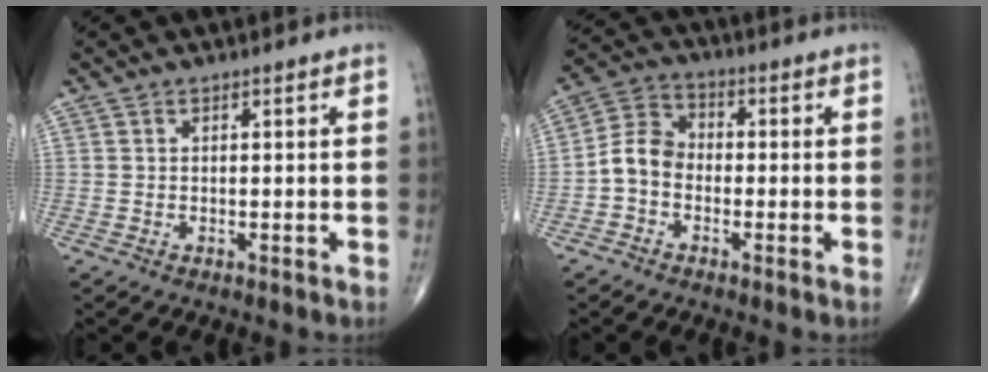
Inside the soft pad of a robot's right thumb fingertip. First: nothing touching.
{"total": 6.4, "force": [-1.8, 4.9, 3.7], "torque": [-0.056, 0.027, -0.051]}